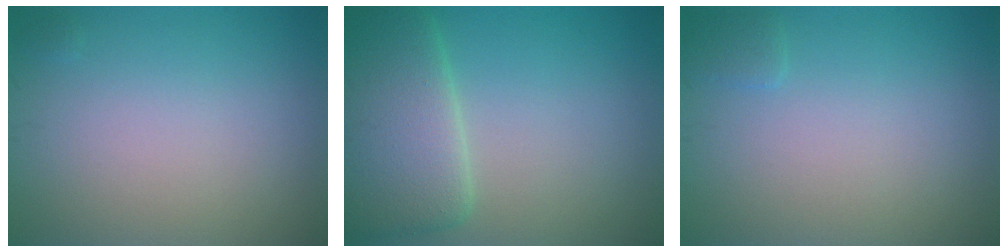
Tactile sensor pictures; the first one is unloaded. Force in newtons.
{"total": 6.9, "press": 6.9, "slide": 0.2}
{"total": 0.7, "press": 0.7, "slide": 0.1}